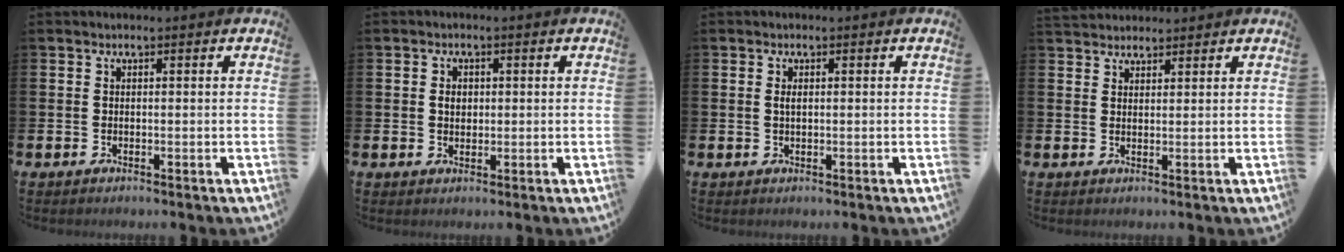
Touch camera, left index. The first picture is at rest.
{"total": 1.8, "force": [0.4, 1.4, 1.1], "torque": [-0.006, 0.001, 0.001]}
{"total": 0.9, "force": [0.2, 0.3, 0.8], "torque": [-0.015, 0.003, 0.001]}
{"total": 2.5, "force": [2.4, 0.7, 0.0], "torque": [-0.004, -0.008, 0.045]}